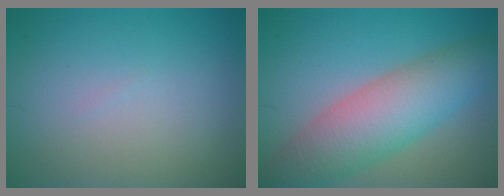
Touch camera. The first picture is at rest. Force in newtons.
{"total": 7.8, "press": 7.8, "slide": 0.5}